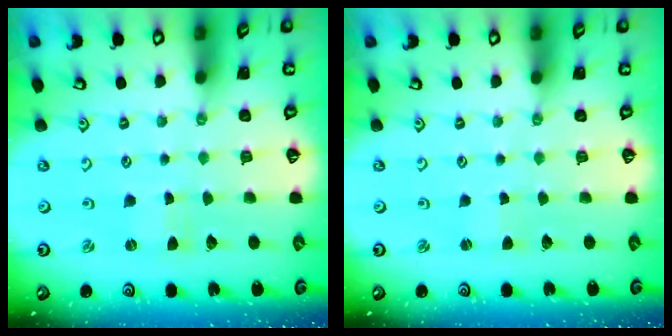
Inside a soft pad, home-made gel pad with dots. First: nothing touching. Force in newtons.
{"total": 0.8, "press": 0.8, "slide": 0.1}